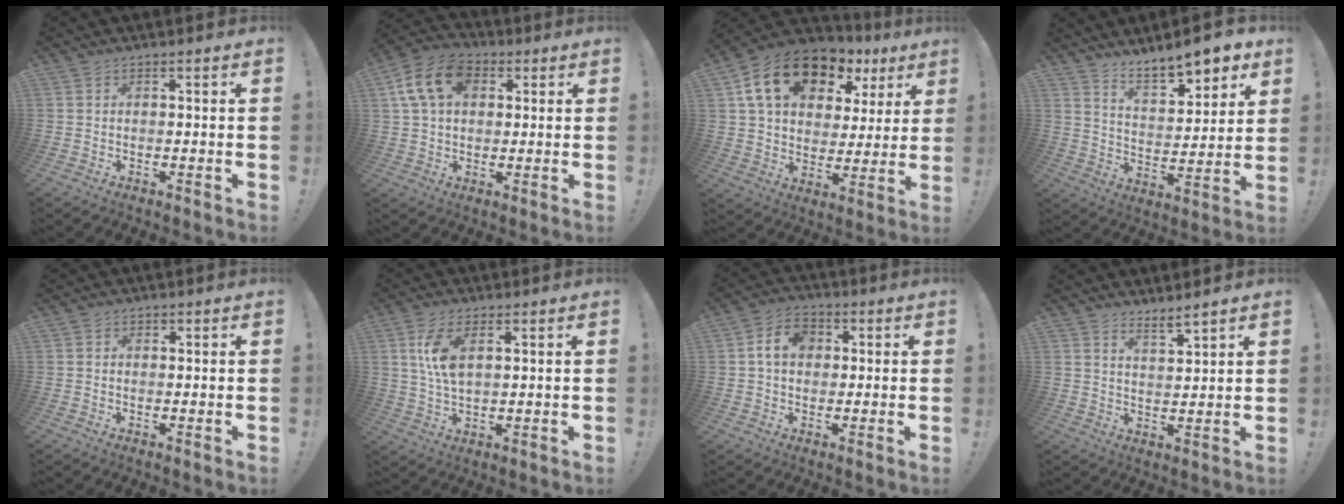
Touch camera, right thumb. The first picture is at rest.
{"total": 14.0, "force": [4.4, 9.9, 8.9], "torque": [-0.153, 0.003, 0.088]}
{"total": 19.2, "force": [10.2, 11.9, 11.0], "torque": [-0.185, -0.036, 0.187]}
{"total": 10.6, "force": [9.1, 3.2, 4.5], "torque": [-0.068, -0.072, 0.162]}
{"total": 0.6, "force": [0.3, 0.5, 0.0], "torque": [0.004, -0.001, 0.005]}
{"total": 7.8, "force": [2.6, 3.5, 6.5], "torque": [-0.129, -0.006, 0.043]}
{"total": 8.3, "force": [1.5, 6.3, 5.1], "torque": [-0.076, 0.013, 0.028]}
{"total": 4.5, "force": [4.1, 0.3, 1.8], "torque": [-0.026, -0.032, 0.070]}